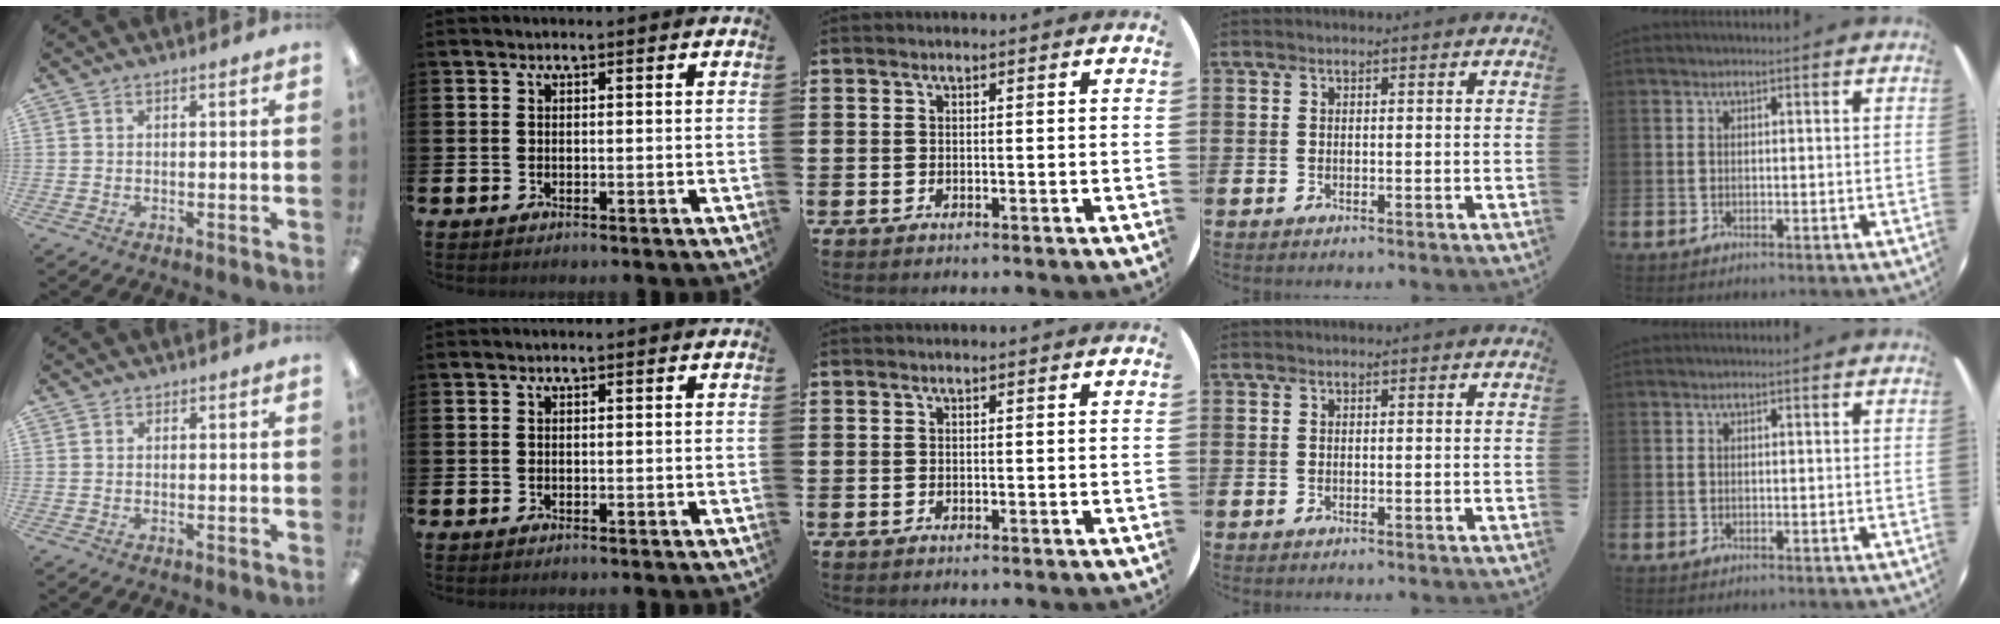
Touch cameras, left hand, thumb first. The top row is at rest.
{}